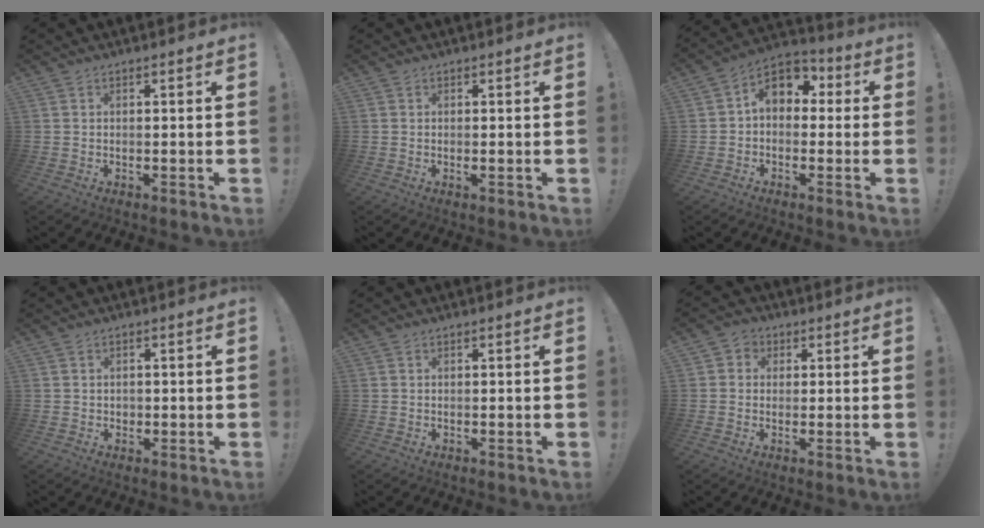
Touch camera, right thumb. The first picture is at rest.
{"total": 0.6, "force": [0.2, 0.0, 0.6], "torque": [-0.003, -0.004, 0.002]}
{"total": 8.5, "force": [1.3, 6.4, 5.4], "torque": [-0.085, 0.010, 0.031]}
{"total": 1.1, "force": [-0.2, 1.1, 0.3], "torque": [0.000, 0.001, -0.004]}
{"total": 0.0}
{"total": 3.3, "force": [0.2, 3.2, 1.0], "torque": [-0.007, 0.004, 0.003]}